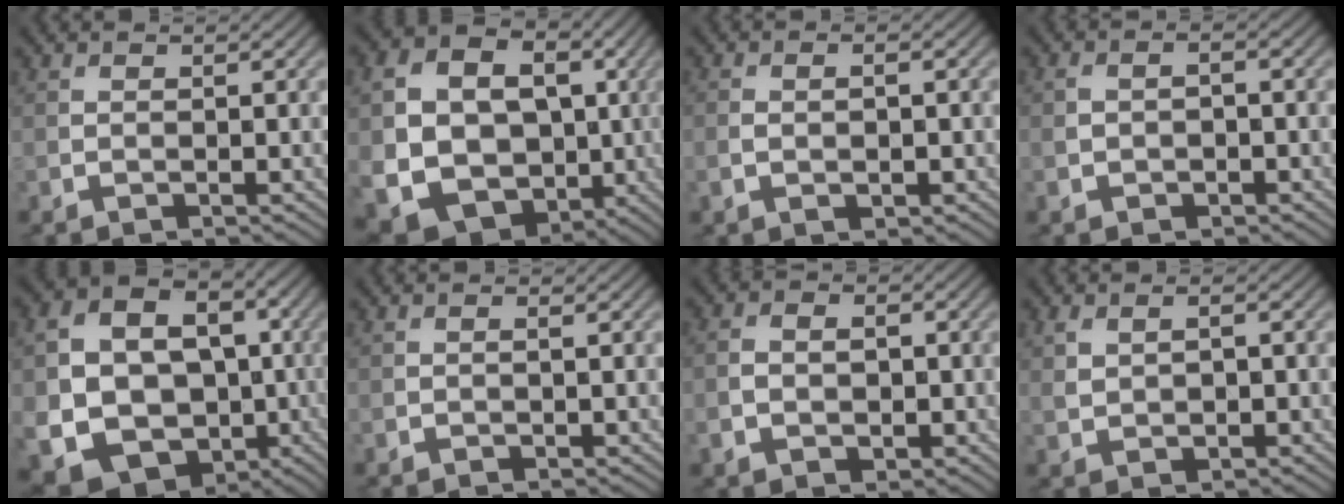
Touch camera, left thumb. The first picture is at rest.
{"total": 16.3, "force": [-1.7, 13.5, 8.9], "torque": [-0.208, -0.029, -0.018]}
{"total": 2.3, "force": [-0.7, 1.1, 1.9], "torque": [-0.034, 0.000, -0.009]}
{"total": 2.5, "force": [-0.8, 1.8, 1.5], "torque": [-0.037, -0.003, -0.015]}
{"total": 17.8, "force": [-3.0, 14.7, 9.5], "torque": [-0.204, -0.034, -0.041]}
{"total": 0.7, "force": [-0.1, 0.3, 0.6], "torque": [-0.011, 0.000, 0.000]}
{"total": 4.0, "force": [-0.9, 2.8, 2.6], "torque": [-0.047, -0.004, -0.017]}
{"total": 2.8, "force": [0.4, 1.7, 2.1], "torque": [-0.050, 0.000, 0.013]}